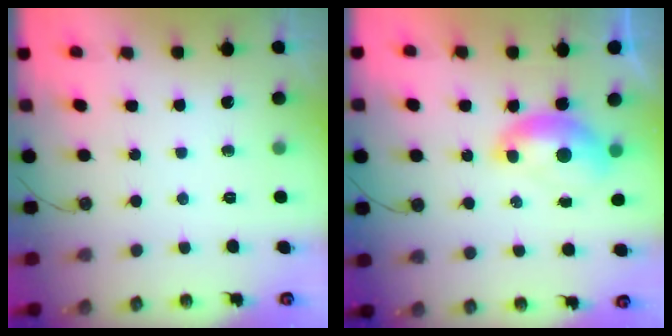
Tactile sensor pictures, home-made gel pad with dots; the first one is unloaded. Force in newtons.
{"total": 1.4, "press": 1.2, "slide": 0.6}